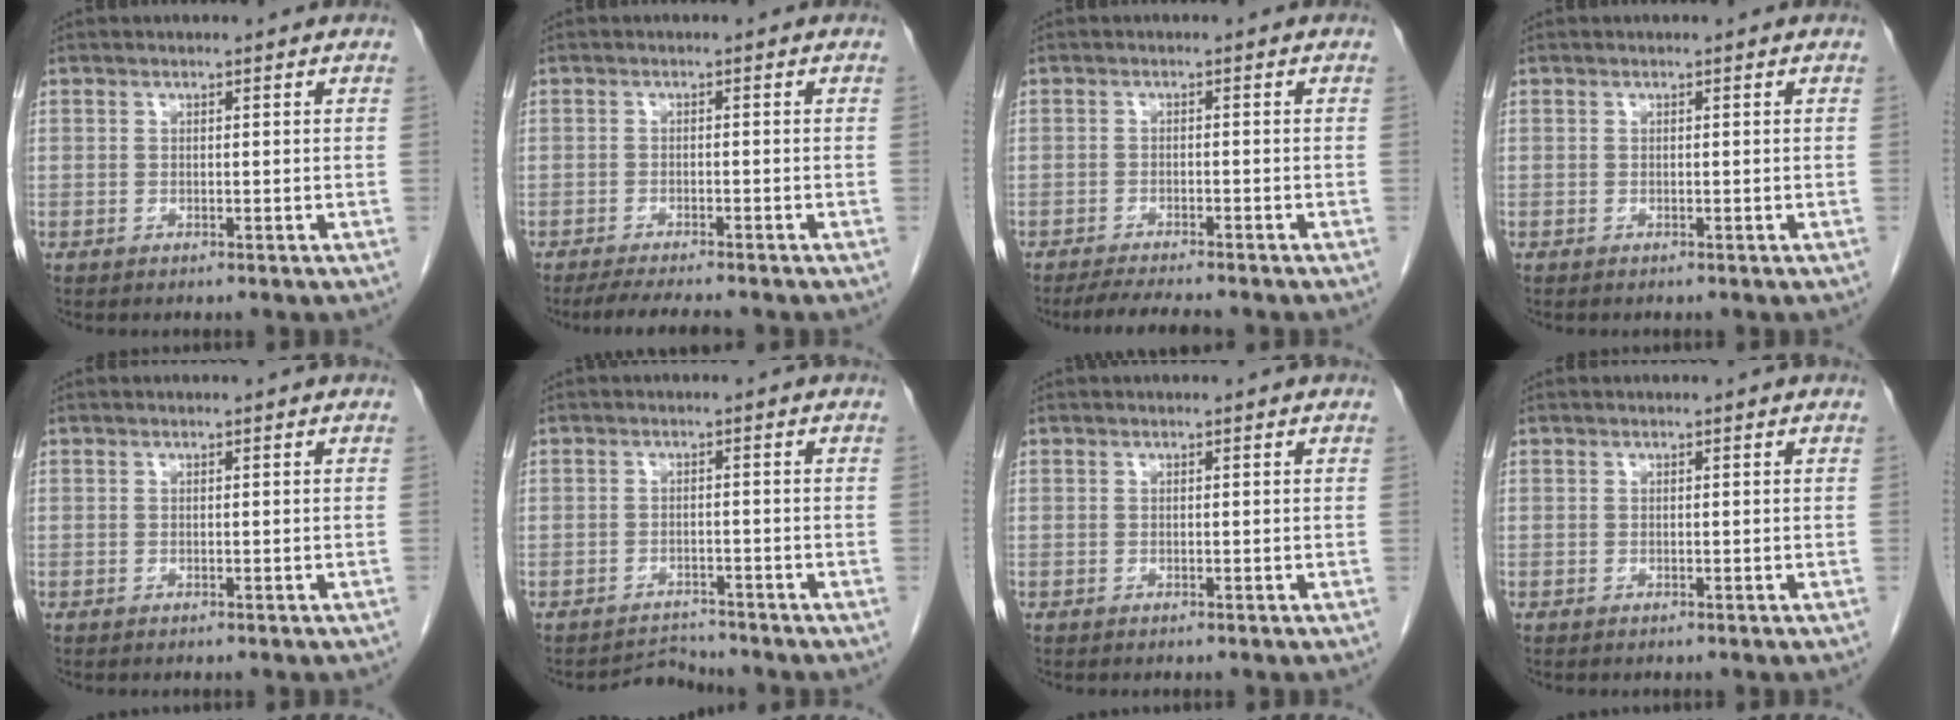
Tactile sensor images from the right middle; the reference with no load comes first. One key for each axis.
{"total": 5.6, "fx": -4.9, "fy": 0.4, "fz": 2.8, "tx": -0.045, "ty": -0.016, "tz": -0.076}
{"total": 5.6, "fx": -5.0, "fy": 0.3, "fz": 2.5, "tx": -0.043, "ty": -0.017, "tz": -0.079}
{"total": 0.0}
{"total": 0.7, "fx": -0.6, "fy": 0.1, "fz": 0.4, "tx": -0.007, "ty": -0.002, "tz": -0.006}
{"total": 2.7, "fx": -2.4, "fy": 0.1, "fz": -1.3, "tx": 0.021, "ty": -0.004, "tz": -0.036}
{"total": 0.0}
{"total": 0.0}